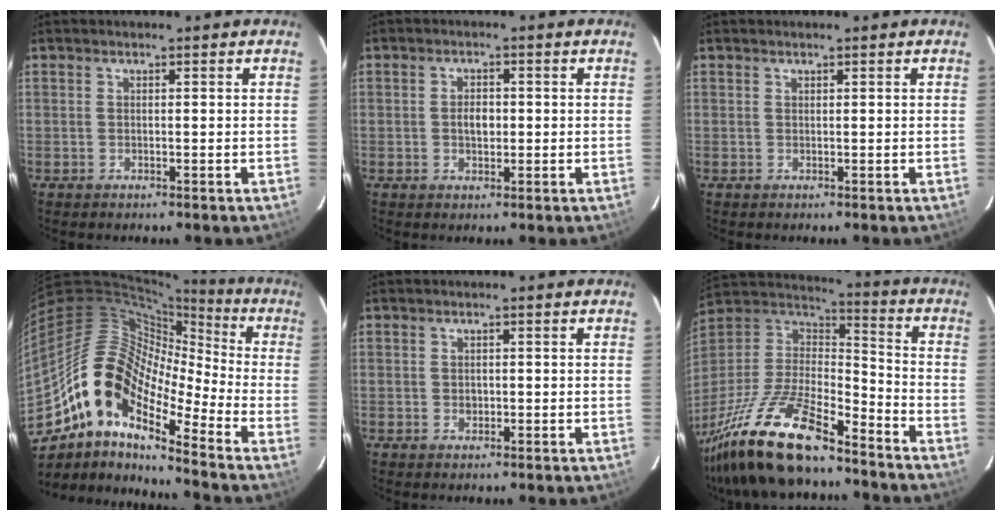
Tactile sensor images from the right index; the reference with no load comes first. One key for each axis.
{"total": 2.9, "fx": -0.1, "fy": 1.9, "fz": 2.2, "tx": -0.038, "ty": 0.005, "tz": -0.003}
{"total": 0.0}
{"total": 16.8, "fx": -9.6, "fy": 6.2, "fz": 12.2, "tx": -0.199, "ty": -0.002, "tz": -0.198}
{"total": 1.1, "fx": -0.1, "fy": 1.0, "fz": 0.3, "tx": -0.003, "ty": 0.000, "tz": 0.000}
{"total": 24.9, "fx": -18.2, "fy": 7.0, "fz": 15.6, "tx": -0.326, "ty": -0.040, "tz": -0.321}